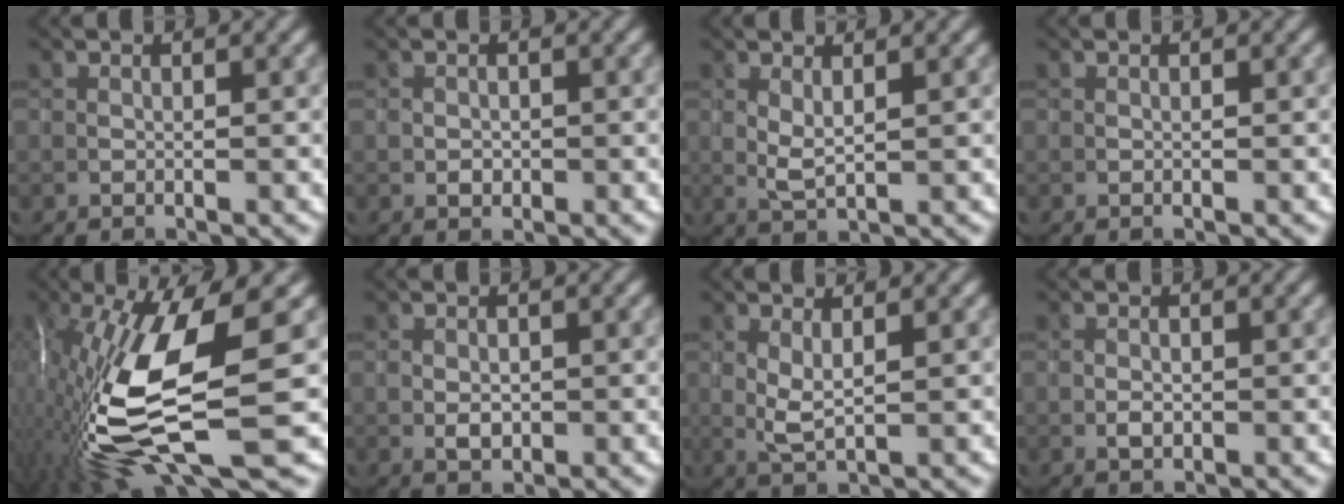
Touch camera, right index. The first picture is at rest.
{"total": 1.0, "force": [-0.2, 0.8, 0.5], "torque": [-0.009, -0.003, -0.004]}
{"total": 1.7, "force": [0.5, 0.6, 1.5], "torque": [-0.038, -0.001, 0.014]}
{"total": 0.0}
{"total": 14.6, "force": [-1.6, 4.3, 13.8], "torque": [-0.290, -0.020, -0.019]}
{"total": 1.6, "force": [-0.3, 1.1, 1.1], "torque": [-0.020, -0.002, -0.003]}
{"total": 2.1, "force": [0.6, 0.6, 1.9], "torque": [-0.046, -0.001, 0.014]}
{"total": 1.2, "force": [-0.2, 0.8, 0.8], "torque": [-0.015, -0.001, -0.005]}